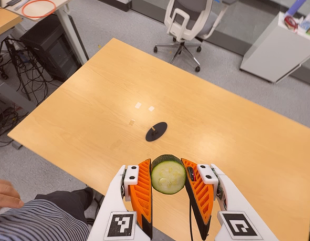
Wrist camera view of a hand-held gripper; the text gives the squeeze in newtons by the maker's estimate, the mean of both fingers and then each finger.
{"total": 9.6, "left": 8.6, "right": 10.6}